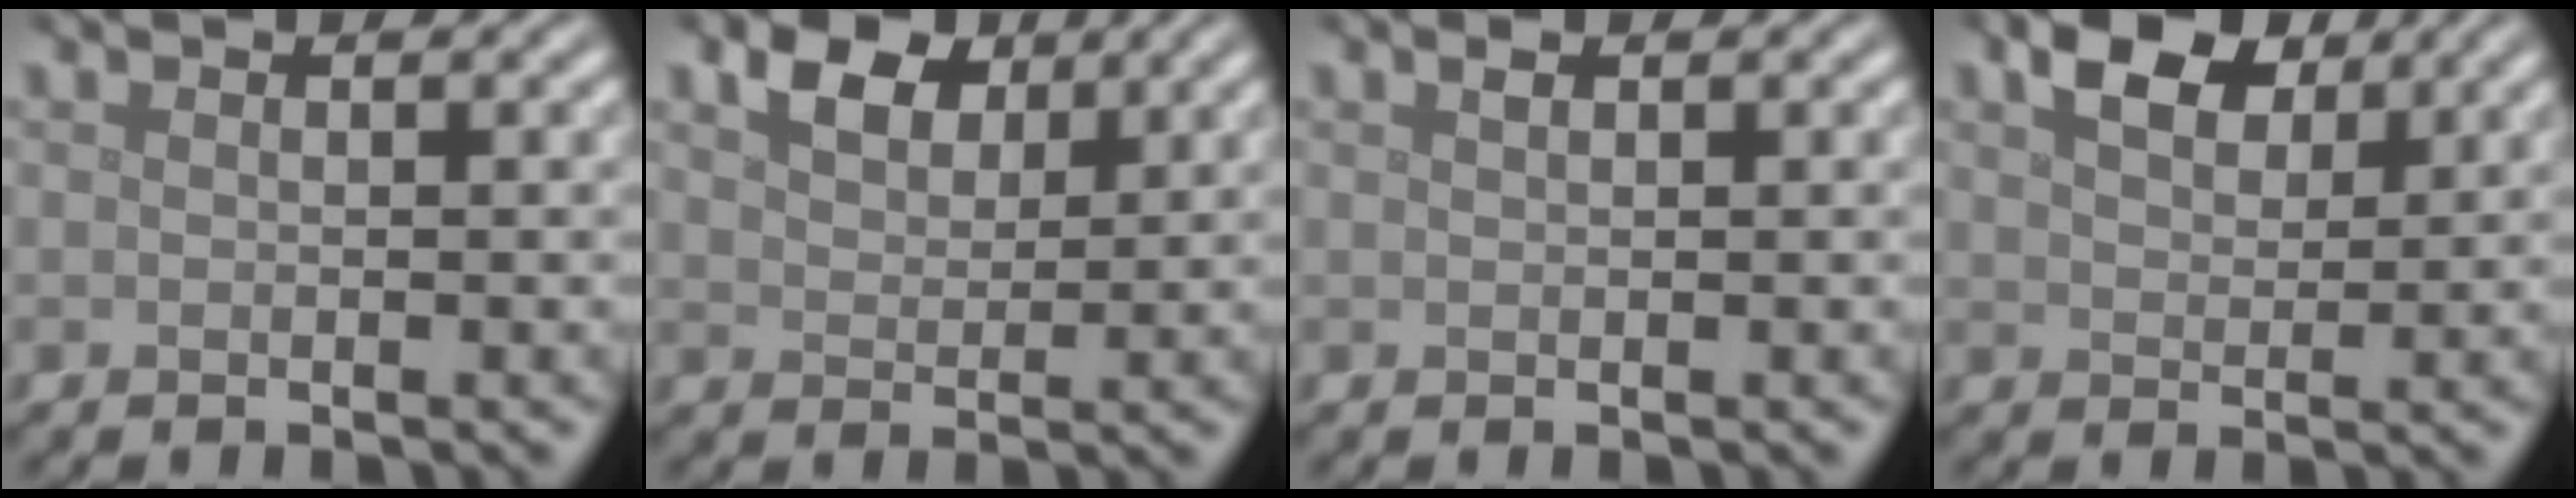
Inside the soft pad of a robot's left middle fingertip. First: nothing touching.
{"total": 4.0, "force": [2.6, 2.3, 2.0], "torque": [-0.041, 0.004, 0.043]}
{"total": 0.6, "force": [0.4, 0.3, 0.4], "torque": [-0.010, 0.002, 0.009]}
{"total": 4.7, "force": [3.1, 2.4, 2.6], "torque": [-0.049, 0.009, 0.050]}